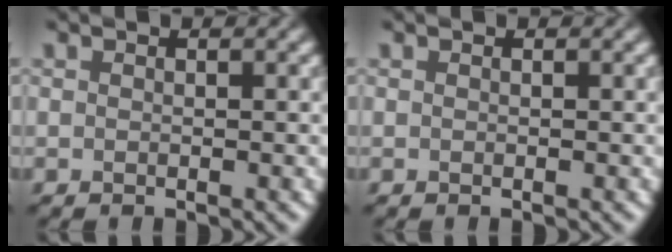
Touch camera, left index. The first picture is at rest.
{"total": 0.0}